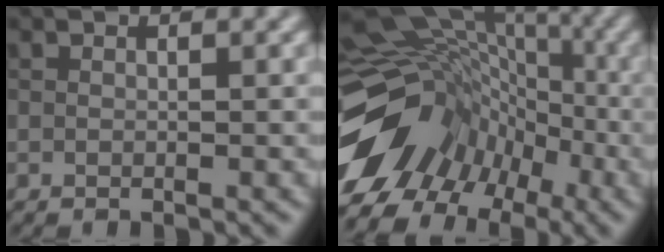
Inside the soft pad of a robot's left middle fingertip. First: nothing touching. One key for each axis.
{"total": 17.8, "fx": -8.0, "fy": 13.4, "fz": 8.5, "tx": -0.155, "ty": -0.013, "tz": -0.112}